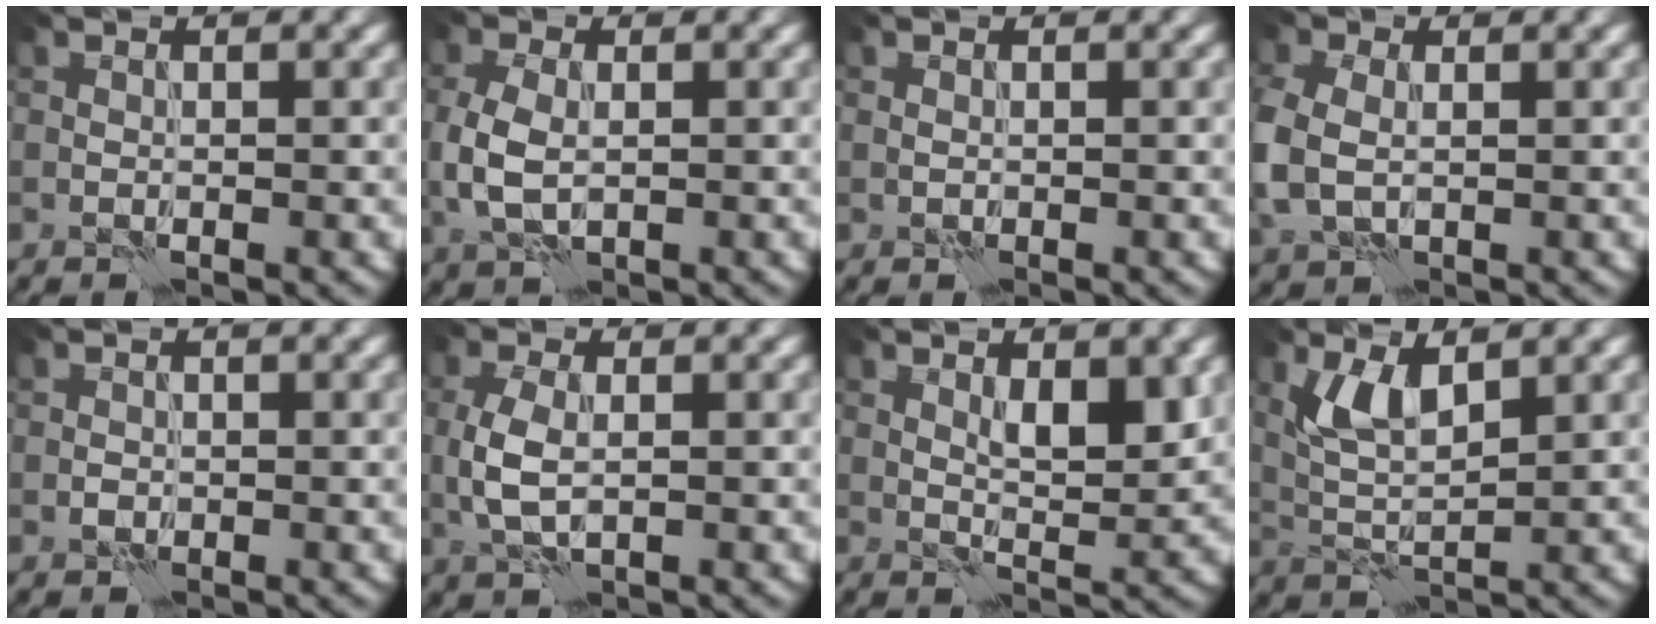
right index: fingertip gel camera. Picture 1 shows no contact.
{"total": 3.9, "force": [-0.1, 2.5, 3.0], "torque": [-0.081, 0.000, -0.001]}
{"total": 0.0}
{"total": 4.9, "force": [-0.2, 3.5, 3.4], "torque": [-0.103, -0.008, -0.001]}
{"total": 0.5, "force": [-0.2, 0.5, 0.2], "torque": [0.000, -0.002, -0.005]}
{"total": 3.6, "force": [0.0, 2.0, 3.1], "torque": [-0.077, 0.002, 0.000]}
{"total": 3.3, "force": [1.2, 1.1, 2.9], "torque": [-0.047, 0.000, 0.023]}
{"total": 4.0, "force": [1.9, 1.4, 3.2], "torque": [-0.074, -0.001, 0.039]}